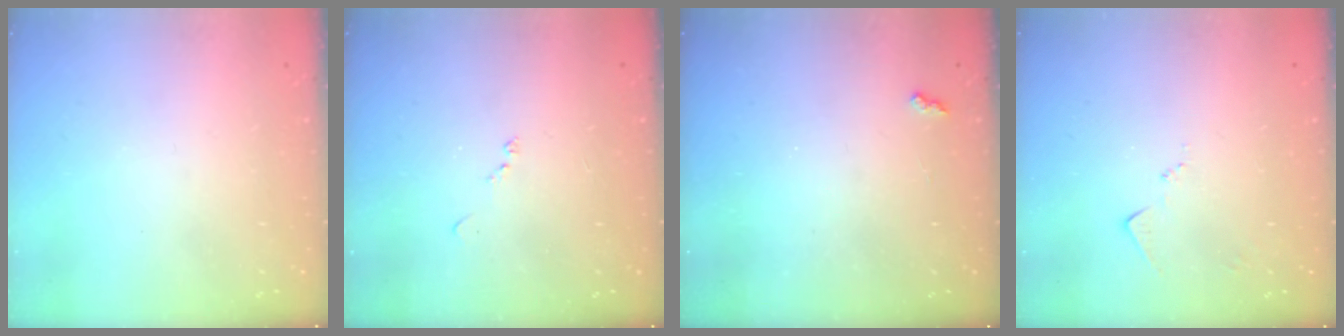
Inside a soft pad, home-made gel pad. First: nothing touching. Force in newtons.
{"total": 8.4, "press": 8.3, "slide": 0.9}
{"total": 2.4, "press": 2.4, "slide": 0.4}
{"total": 6.6, "press": 6.6, "slide": 0.7}